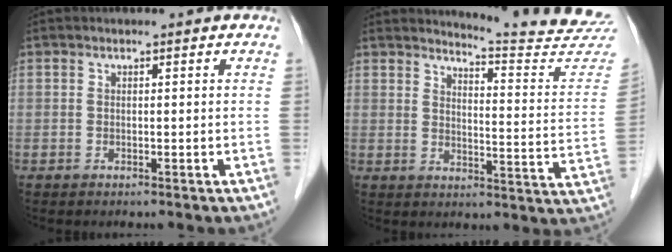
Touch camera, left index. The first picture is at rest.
{"total": 15.6, "force": [15.5, -1.3, 1.8], "torque": [-0.022, -0.130, 0.169]}